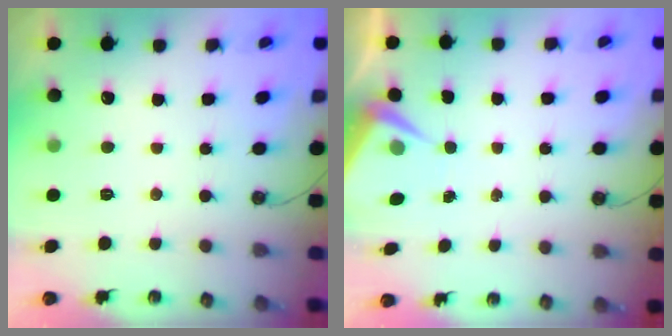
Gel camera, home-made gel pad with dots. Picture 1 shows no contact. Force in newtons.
{"total": 5.8, "press": 5.7, "slide": 0.7}